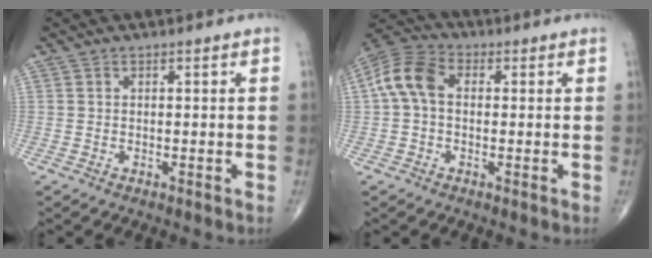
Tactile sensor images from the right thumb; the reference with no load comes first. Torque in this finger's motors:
{"motor_torque": [-0.26, 0.59, 0.65, -0.15, 0.26]}